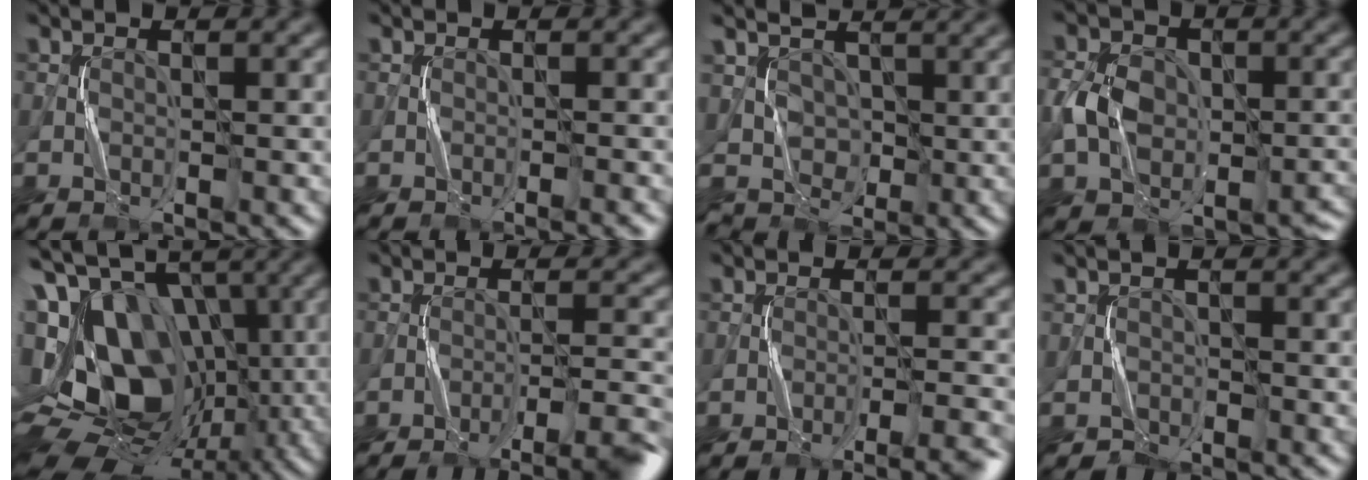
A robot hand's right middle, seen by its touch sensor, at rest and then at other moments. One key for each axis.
{"total": 0.8, "fx": -0.5, "fy": -0.3, "fz": 0.6, "tx": -0.008, "ty": 0.002, "tz": -0.008}
{"total": 4.2, "fx": 1.9, "fy": 3.5, "fz": 1.4, "tx": -0.040, "ty": 0.001, "tz": 0.019}
{"total": 6.0, "fx": -1.5, "fy": 4.8, "fz": 3.3, "tx": -0.061, "ty": 0.002, "tz": -0.031}
{"total": 20.8, "fx": 0.8, "fy": 15.9, "fz": 13.4, "tx": -0.237, "ty": 0.022, "tz": 0.007}
{"total": 6.6, "fx": -4.8, "fy": 0.8, "fz": 4.5, "tx": -0.061, "ty": 0.008, "tz": -0.071}
{"total": 5.6, "fx": -3.8, "fy": 1.1, "fz": 3.9, "tx": -0.042, "ty": 0.008, "tz": -0.051}
{"total": 1.1, "fx": -0.4, "fy": 0.9, "fz": -0.5, "tx": 0.014, "ty": 0.001, "tz": -0.009}